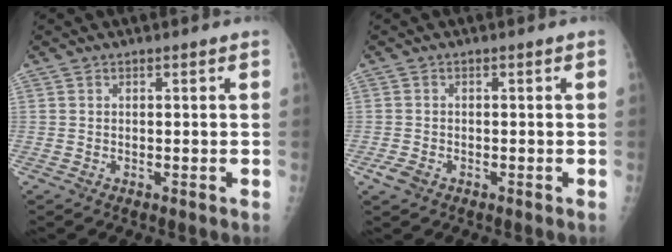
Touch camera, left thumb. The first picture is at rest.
{"total": 2.3, "force": [-1.2, 1.5, 1.3], "torque": [-0.025, 0.000, -0.022]}